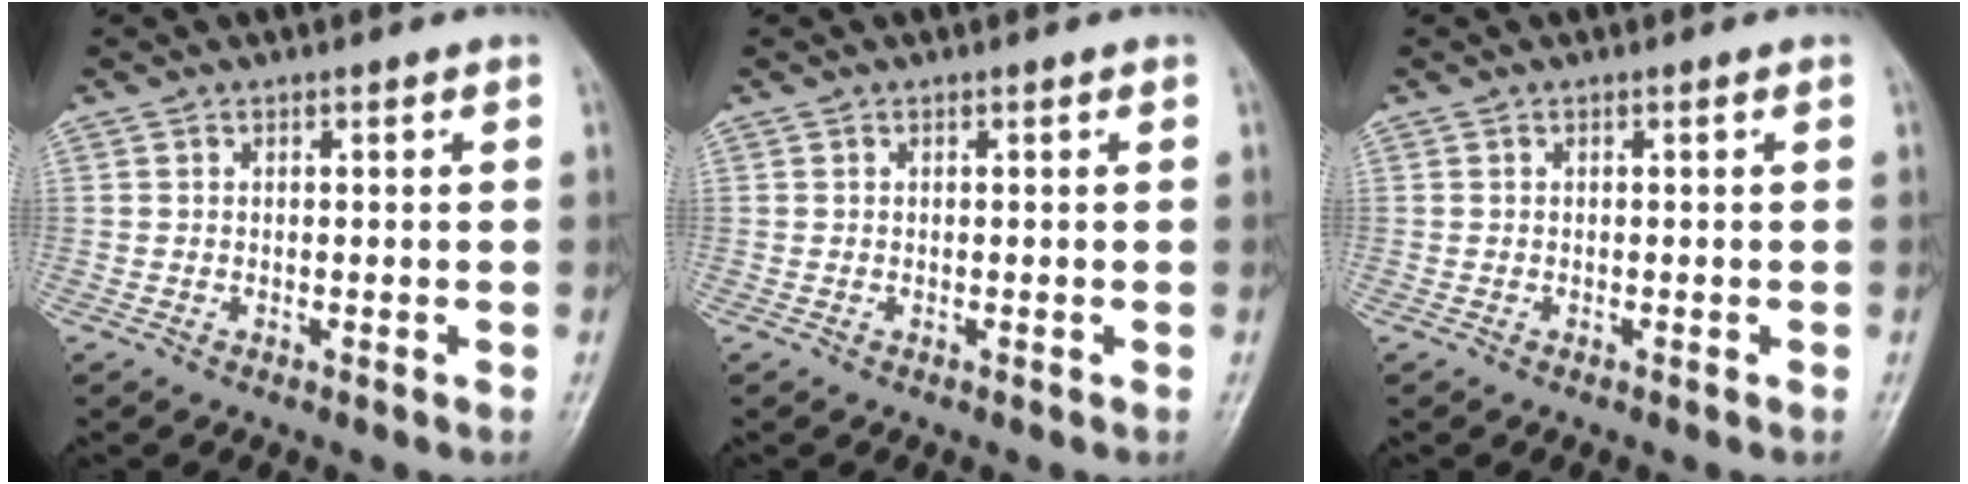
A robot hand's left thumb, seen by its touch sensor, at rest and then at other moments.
{"total": 0.0}
{"total": 0.0}